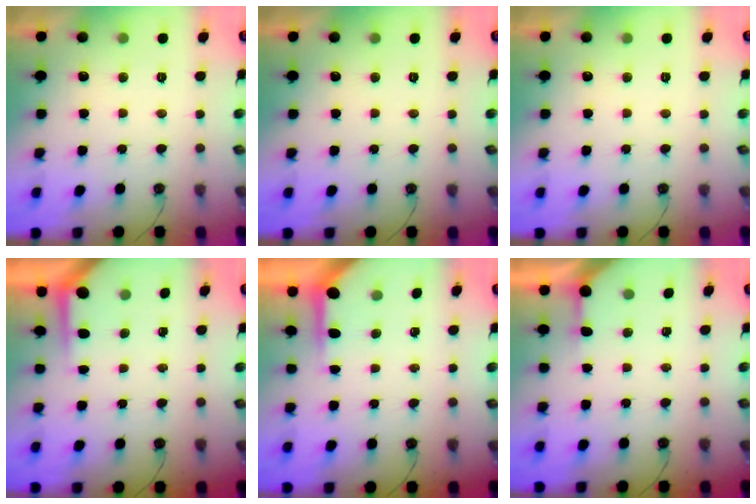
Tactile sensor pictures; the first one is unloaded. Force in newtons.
{"total": 0.0}
{"total": 0.0}
{"total": 3.0, "press": 3.0, "slide": 0.3}
{"total": 4.6, "press": 4.5, "slide": 0.4}
{"total": 2.8, "press": 2.8, "slide": 0.3}